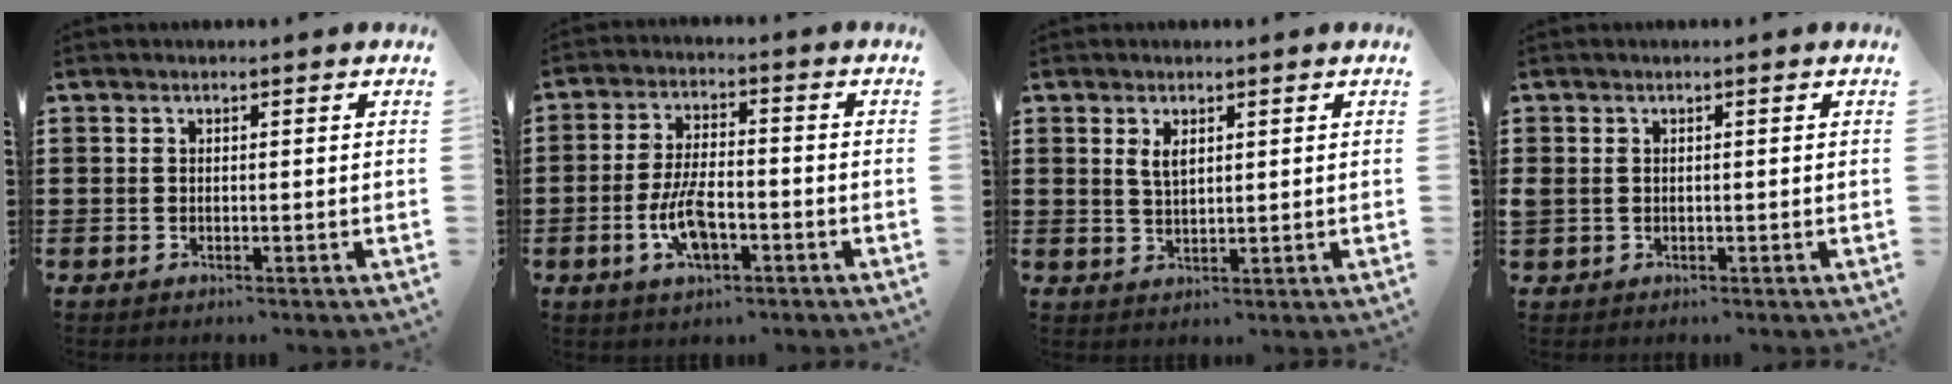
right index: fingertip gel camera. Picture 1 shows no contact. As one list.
[{"total": 7.5, "force": [-2.6, 3.1, 6.3], "torque": [-0.144, -0.008, -0.052]}, {"total": 2.3, "force": [1.2, 1.0, 1.7], "torque": [-0.035, 0.003, 0.021]}, {"total": 0.8, "force": [0.0, 0.7, 0.3], "torque": [-0.009, 0.005, 0.000]}]